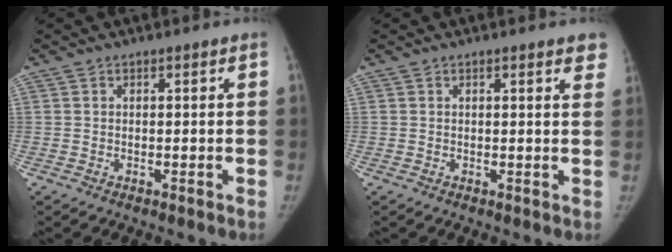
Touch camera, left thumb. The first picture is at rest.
{"total": 3.9, "force": [2.9, 1.0, 2.5], "torque": [-0.011, -0.004, 0.023]}